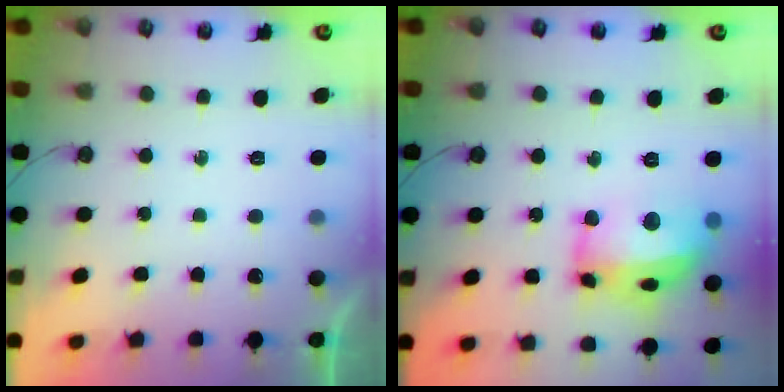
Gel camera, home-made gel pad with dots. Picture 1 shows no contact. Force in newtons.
{"total": 17.7, "press": 17.6, "slide": 2.1}